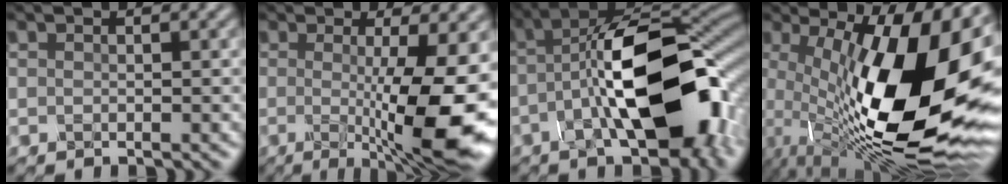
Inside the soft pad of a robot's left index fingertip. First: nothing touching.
{"total": 10.5, "force": [-1.4, 1.7, 10.3], "torque": [-0.145, -0.014, -0.022]}
{"total": 14.7, "force": [-2.2, 6.9, 12.8], "torque": [-0.200, 0.005, -0.052]}
{"total": 17.7, "force": [-1.6, 6.5, 16.3], "torque": [-0.248, -0.005, -0.036]}